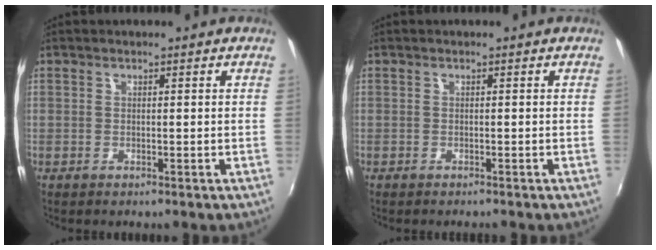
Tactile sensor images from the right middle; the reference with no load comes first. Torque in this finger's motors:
{"motor_torque": [-0.09, -0.03, -0.01, 0.00]}